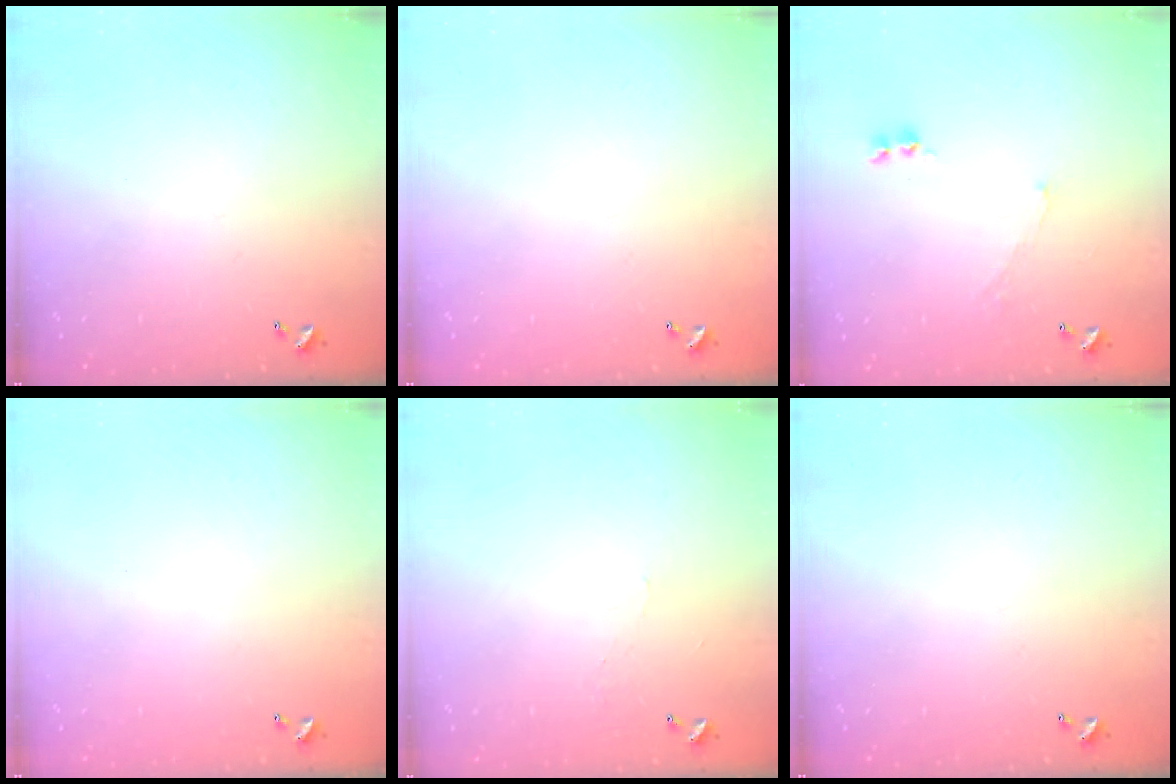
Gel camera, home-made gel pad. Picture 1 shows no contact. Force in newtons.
{"total": 0.0}
{"total": 2.1, "press": 2.0, "slide": 0.7}
{"total": 0.0}
{"total": 2.1, "press": 2.1, "slide": 0.6}
{"total": 0.0}